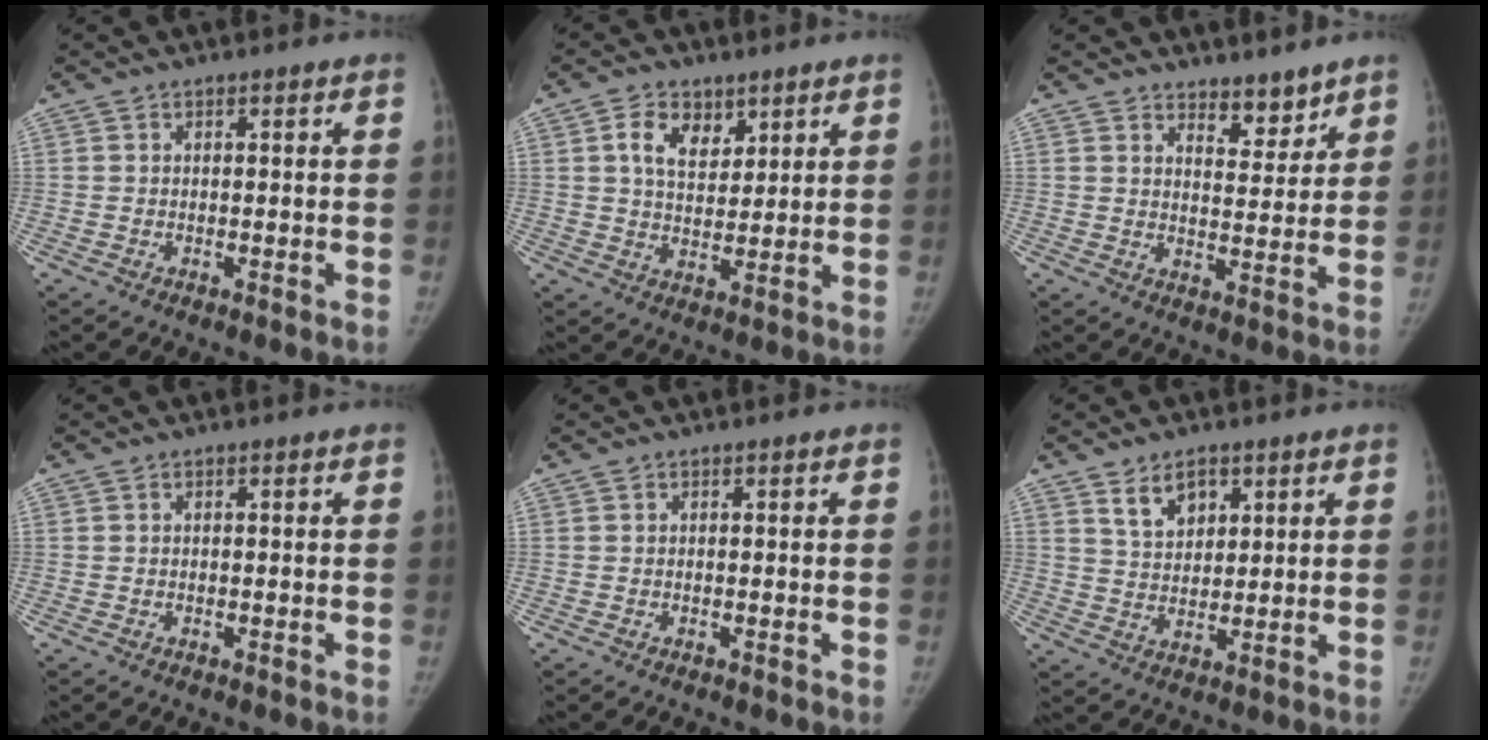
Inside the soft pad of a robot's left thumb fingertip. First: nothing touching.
{"total": 7.3, "force": [3.5, 4.7, 4.3], "torque": [-0.051, -0.021, 0.062]}
{"total": 5.2, "force": [4.3, 2.3, 1.8], "torque": [0.000, -0.036, 0.070]}
{"total": 0.0}
{"total": 0.0}
{"total": 6.3, "force": [3.7, 3.9, 3.3], "torque": [-0.035, -0.026, 0.071]}